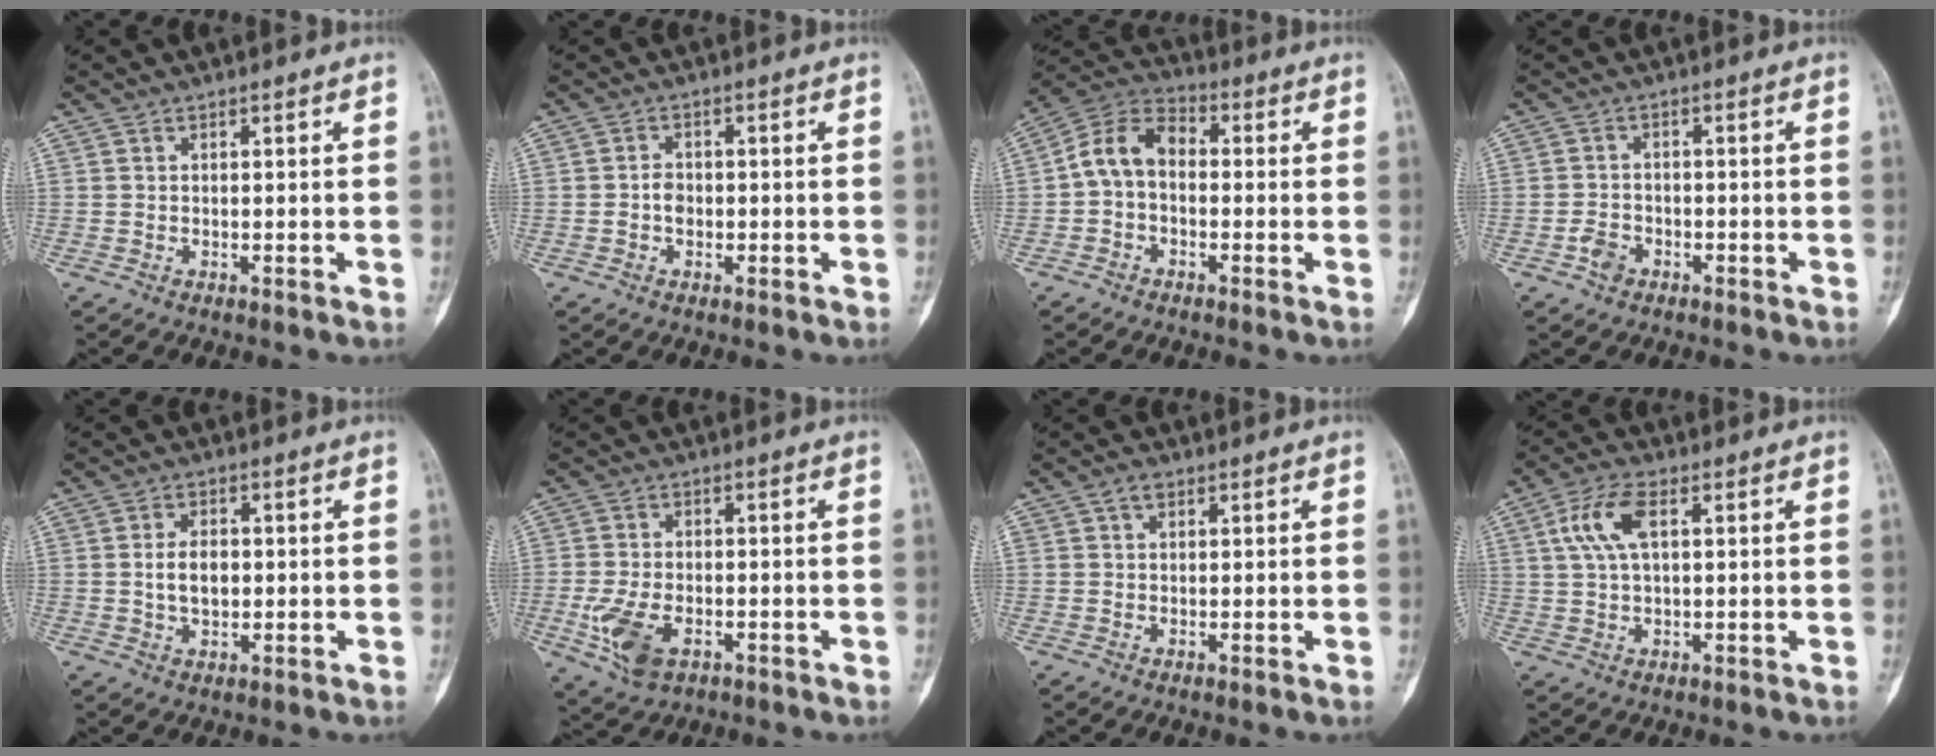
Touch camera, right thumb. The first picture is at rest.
{"total": 2.3, "force": [-0.6, 1.7, 1.5], "torque": [-0.017, 0.005, -0.014]}
{"total": 8.3, "force": [-0.6, 5.5, 6.1], "torque": [-0.101, 0.030, -0.029]}
{"total": 3.0, "force": [-1.7, 2.1, 1.3], "torque": [-0.020, 0.013, -0.029]}
{"total": 5.2, "force": [-0.1, 3.2, 4.0], "torque": [-0.063, 0.005, -0.001]}
{"total": 8.4, "force": [-3.0, 4.8, 6.3], "torque": [-0.132, 0.004, -0.047]}
{"total": 1.6, "force": [0.6, 1.1, 1.0], "torque": [-0.013, 0.007, 0.011]}
{"total": 7.4, "force": [2.1, 3.3, 6.2], "torque": [-0.135, 0.014, 0.040]}